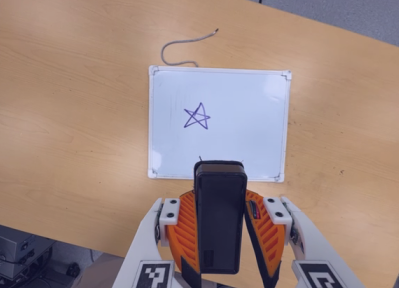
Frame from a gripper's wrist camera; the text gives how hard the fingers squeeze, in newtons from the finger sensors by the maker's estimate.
{"total": 6.4, "left": 5.0, "right": 7.8}